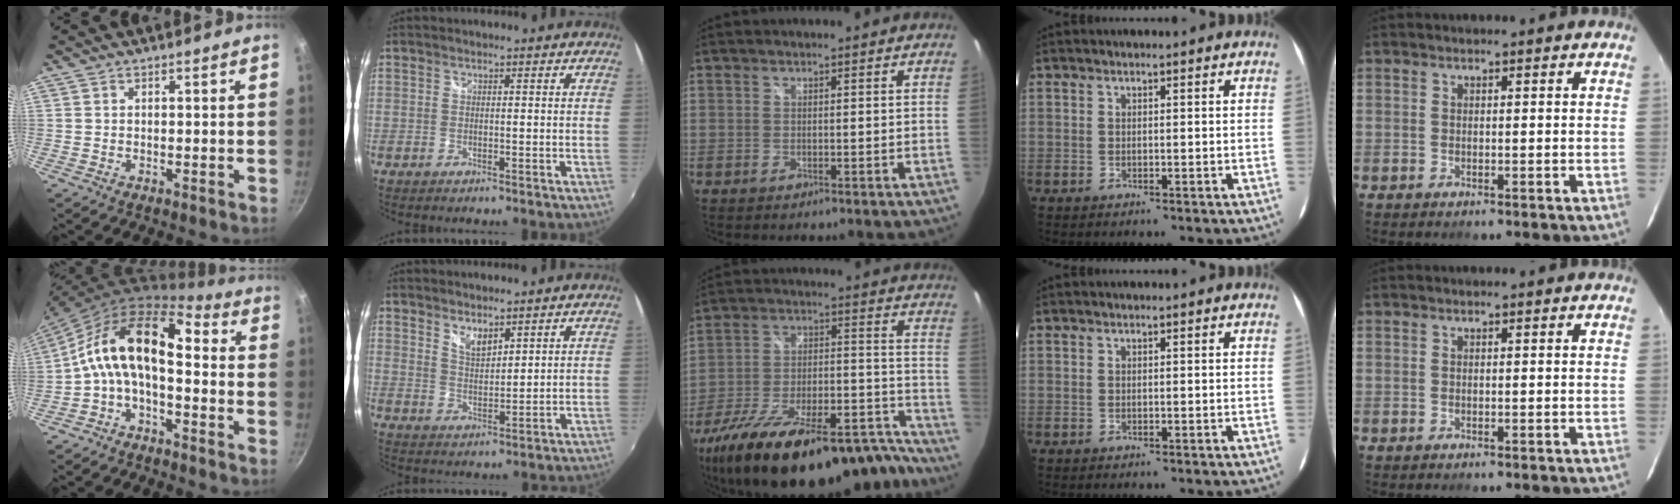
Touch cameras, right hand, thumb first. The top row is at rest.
{"thumb": {"total": 13.9, "force": [-1.9, 7.7, 11.5], "torque": [-0.203, 0.058, -0.056]}, "index": {"total": 4.0, "force": [3.2, 1.4, 1.9], "torque": [-0.030, -0.003, 0.058]}, "middle": {"total": 33.7, "force": [-26.8, 10.1, 17.8], "torque": [-0.279, -0.016, -0.382]}}